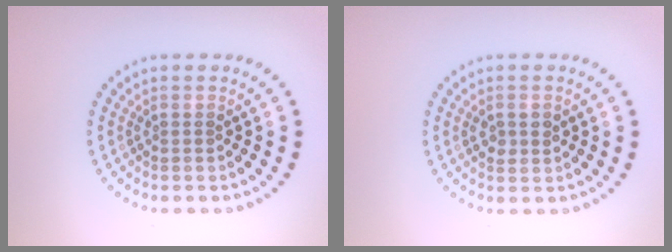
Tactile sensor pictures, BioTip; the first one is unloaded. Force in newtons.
{"total": 1.5, "press": 1.5, "slide": 0.1}